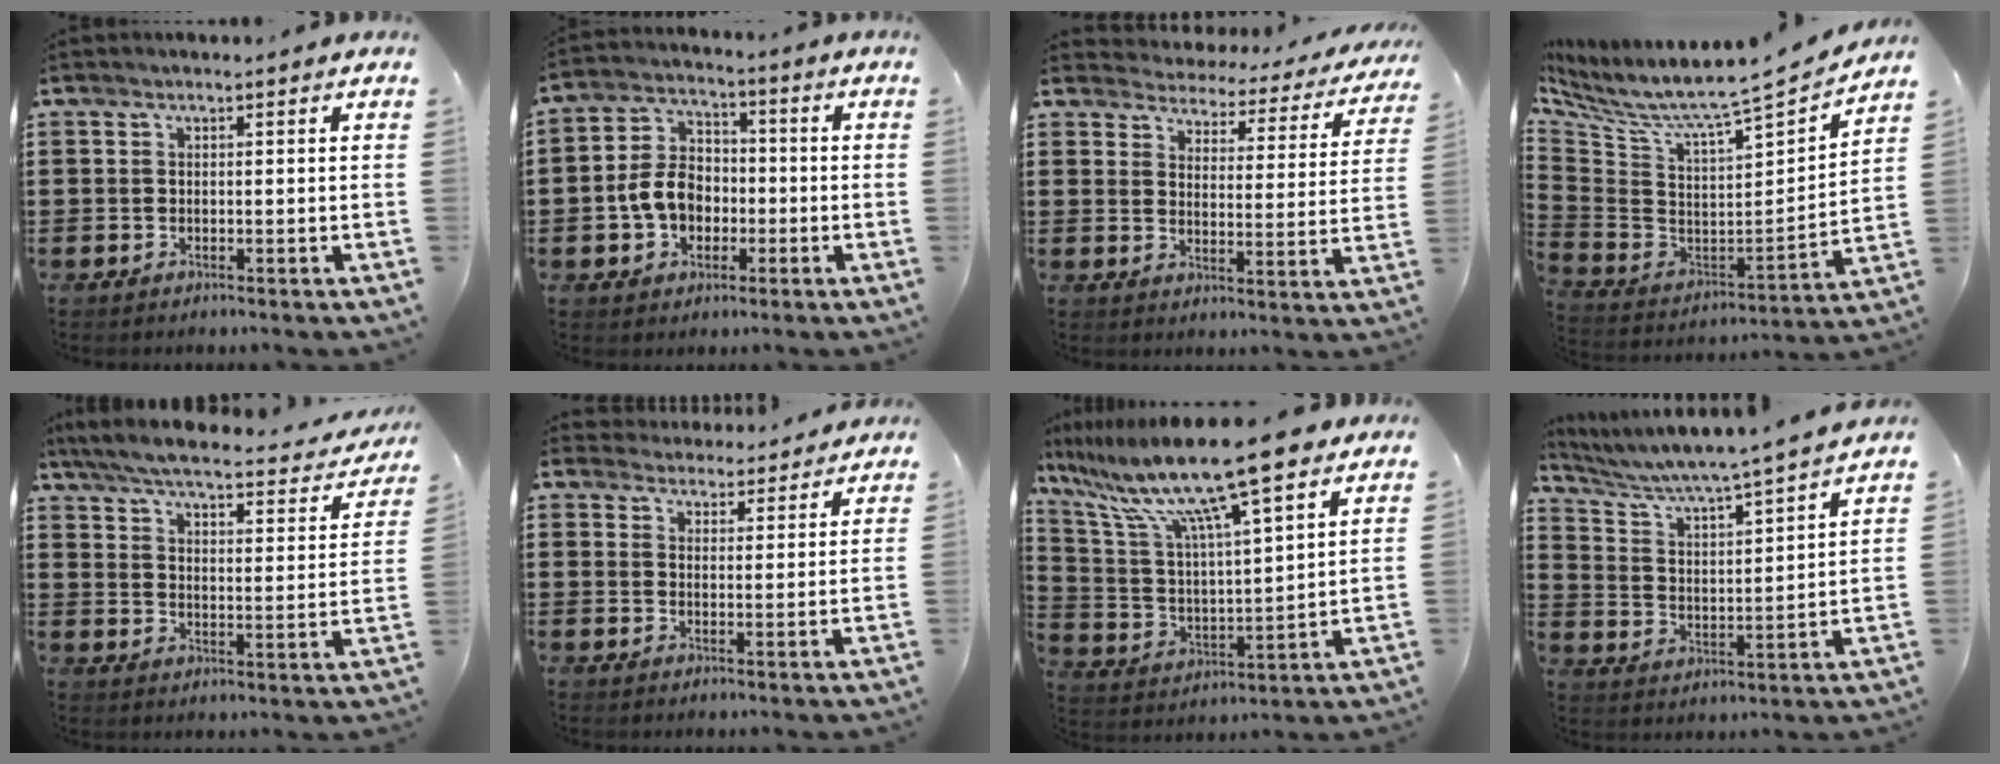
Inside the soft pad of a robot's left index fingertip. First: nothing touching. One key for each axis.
{"total": 7.6, "fx": -1.6, "fy": 6.0, "fz": 4.4, "tx": -0.115, "ty": 0.011, "tz": -0.036}
{"total": 3.0, "fx": 3.0, "fy": 0.3, "fz": -0.1, "tx": -0.021, "ty": -0.029, "tz": 0.044}
{"total": 6.0, "fx": 5.0, "fy": -0.1, "fz": 3.3, "tx": -0.091, "ty": -0.062, "tz": 0.068}
{"total": 5.4, "fx": 4.8, "fy": 0.0, "fz": 2.4, "tx": -0.070, "ty": -0.034, "tz": 0.077}
{"total": 4.0, "fx": 4.0, "fy": 0.6, "fz": -0.1, "tx": -0.015, "ty": -0.017, "tz": 0.073}
{"total": 13.7, "fx": 10.7, "fy": 0.5, "fz": 8.6, "tx": -0.203, "ty": -0.063, "tz": 0.178}
{"total": 4.7, "fx": 4.4, "fy": -0.6, "fz": 1.6, "tx": -0.055, "ty": -0.039, "tz": 0.064}